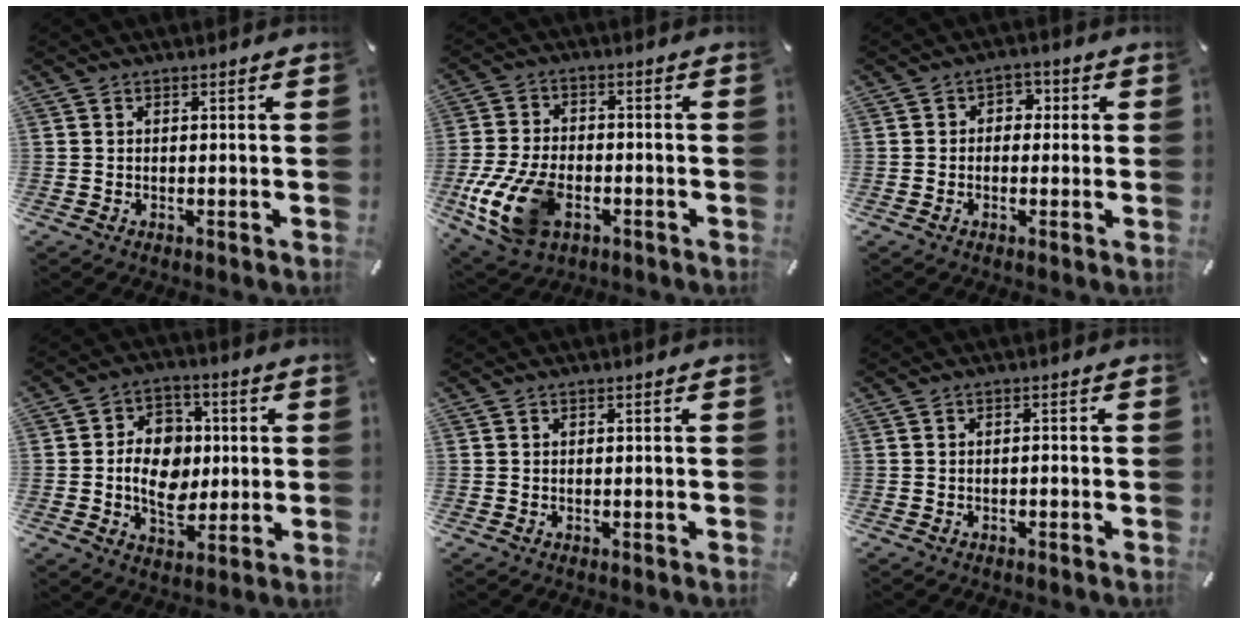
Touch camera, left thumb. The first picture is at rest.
{"total": 14.3, "force": [-5.2, 8.8, 10.0], "torque": [-0.218, 0.011, -0.090]}
{"total": 3.3, "force": [-1.0, 2.7, 1.6], "torque": [-0.015, 0.008, -0.025]}
{"total": 11.5, "force": [-0.4, 9.0, 7.1], "torque": [-0.115, 0.008, -0.008]}
{"total": 0.0}
{"total": 0.9, "force": [-0.7, 0.3, 0.5], "torque": [-0.012, -0.001, -0.014]}